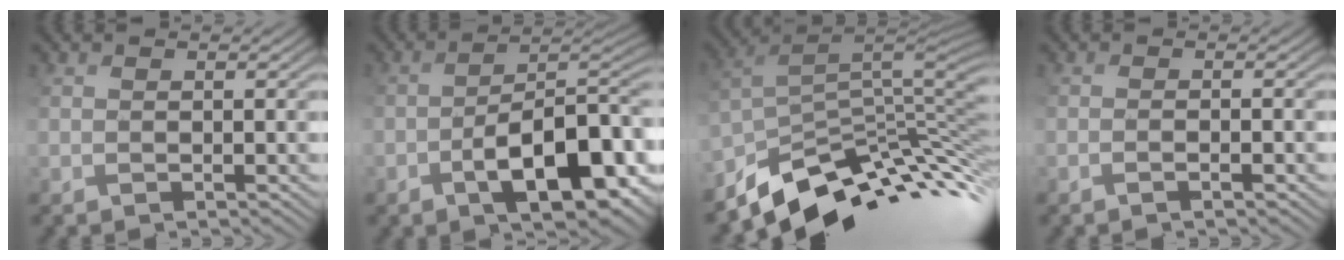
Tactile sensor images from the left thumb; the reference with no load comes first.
{"total": 13.8, "force": [-5.6, 6.1, 11.1], "torque": [-0.154, -0.013, -0.079]}
{"total": 10.2, "force": [-6.8, 4.1, 6.4], "torque": [-0.144, 0.009, -0.116]}
{"total": 1.4, "force": [-1.0, 0.1, 1.0], "torque": [-0.020, 0.007, -0.023]}